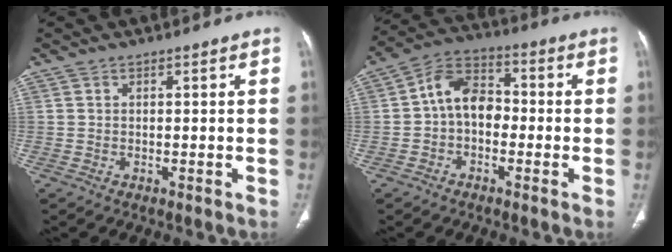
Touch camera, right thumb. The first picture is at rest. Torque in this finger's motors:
{"motor_torque": [1.79, 1.62, 1.17, -0.46, 0.08]}